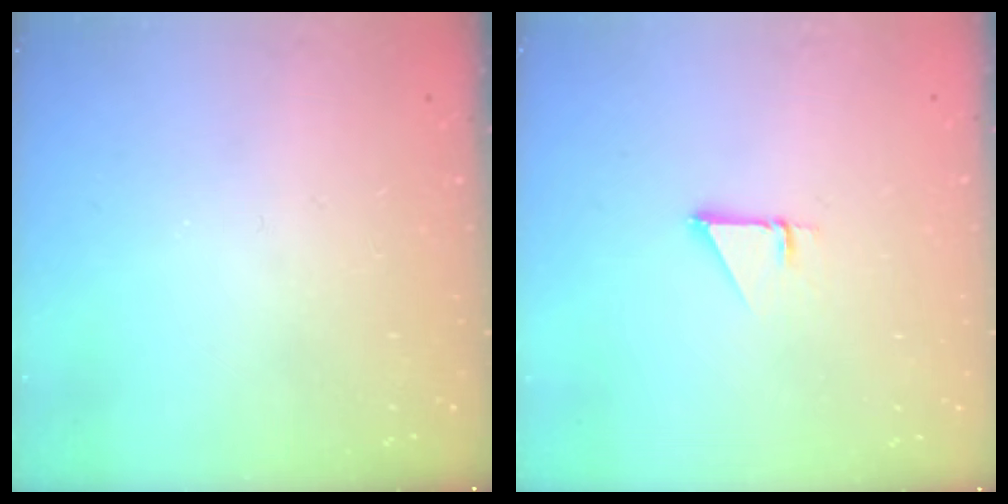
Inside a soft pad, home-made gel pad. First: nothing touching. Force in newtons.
{"total": 1.0, "press": 1.0, "slide": 0.1}